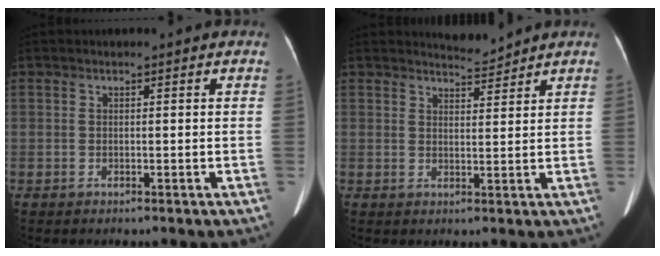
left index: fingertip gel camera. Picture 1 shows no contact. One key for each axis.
{"total": 2.5, "fx": 2.5, "fy": -0.4, "fz": -0.3, "tx": -0.003, "ty": -0.008, "tz": 0.046}